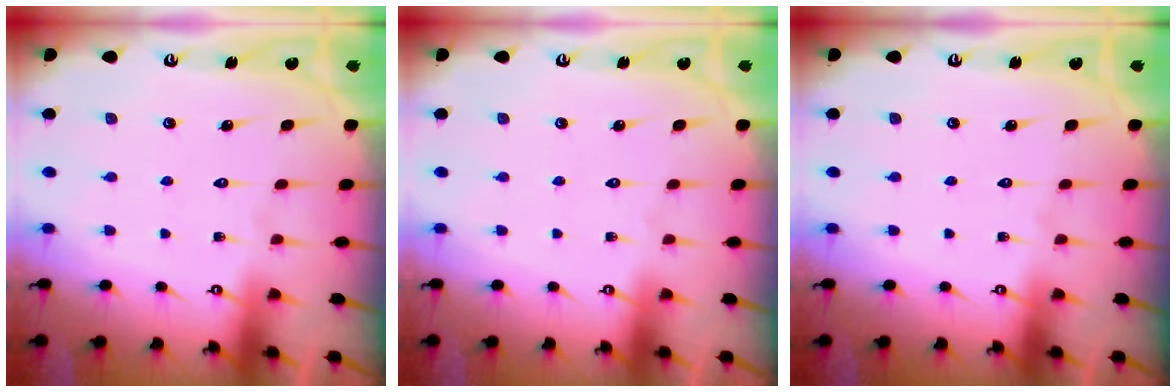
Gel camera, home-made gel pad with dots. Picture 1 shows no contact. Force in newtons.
{"total": 0.0}
{"total": 0.0}